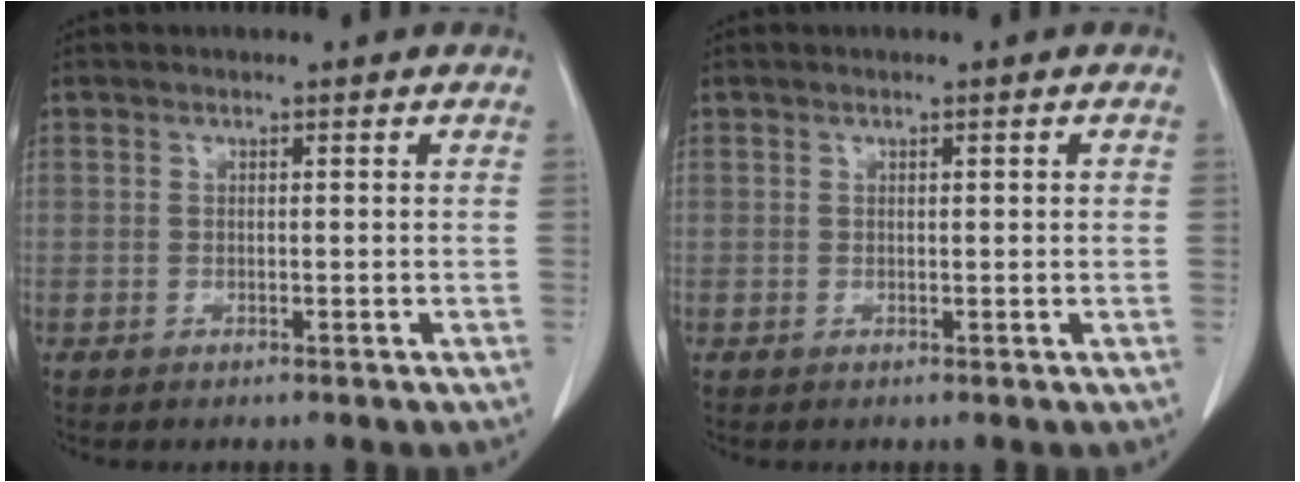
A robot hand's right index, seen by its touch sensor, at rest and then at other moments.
{"total": 0.7, "force": [0.2, 0.1, 0.7], "torque": [-0.012, 0.003, 0.003]}